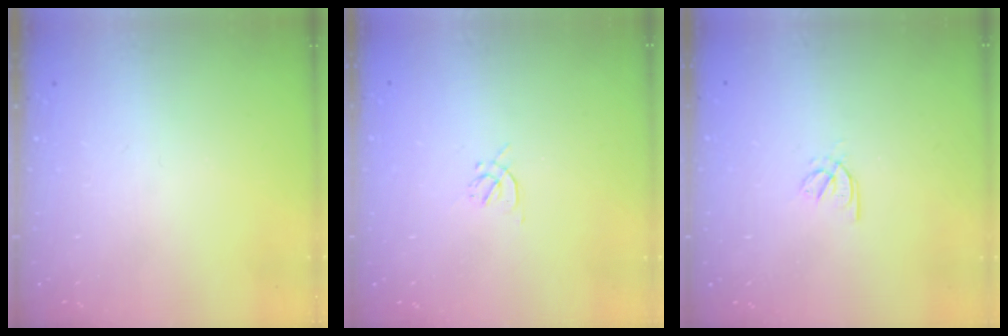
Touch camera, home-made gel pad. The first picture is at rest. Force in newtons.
{"total": 1.2, "press": 1.2, "slide": 0.4}
{"total": 2.9, "press": 2.8, "slide": 0.8}